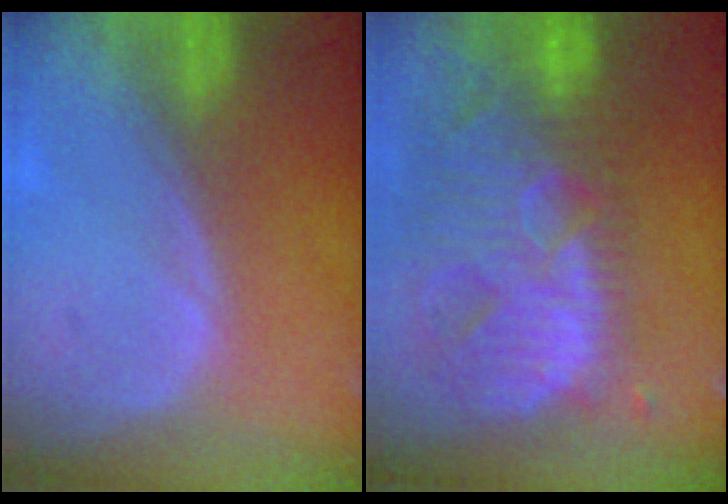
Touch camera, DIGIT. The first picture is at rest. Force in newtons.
{"total": 13.9, "press": 11.8, "slide": 7.4}